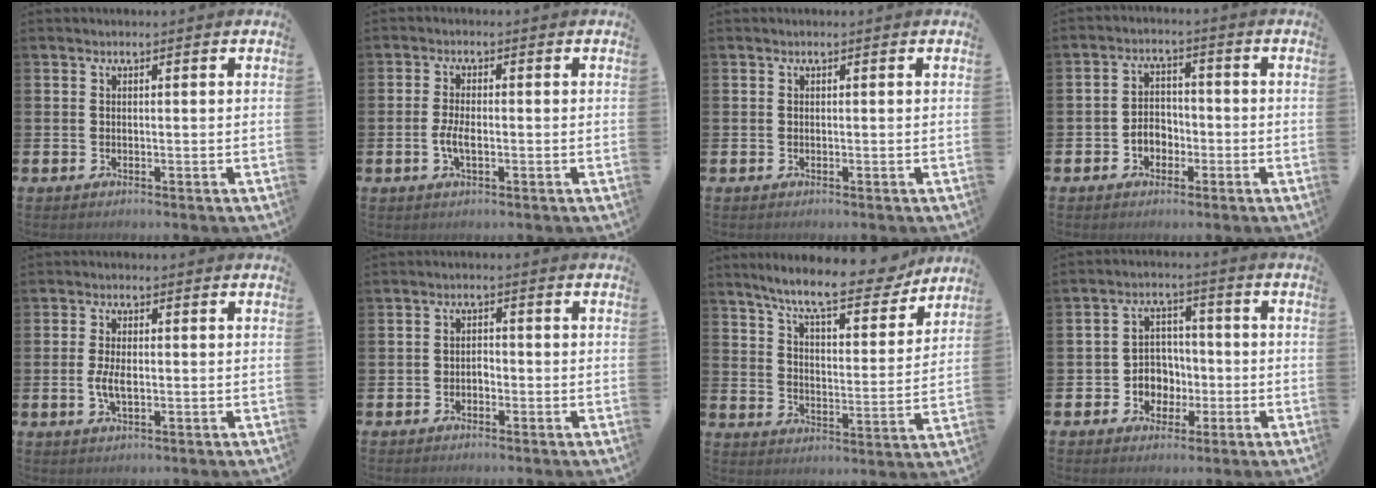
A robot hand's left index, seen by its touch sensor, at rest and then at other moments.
{"total": 2.9, "force": [-0.7, 1.2, 2.6], "torque": [-0.045, 0.002, -0.014]}
{"total": 0.0}
{"total": 3.4, "force": [-1.7, 2.6, 1.4], "torque": [-0.022, 0.005, -0.039]}
{"total": 3.3, "force": [-0.3, 1.5, 2.9], "torque": [-0.061, 0.000, -0.010]}
{"total": 1.4, "force": [-1.0, 1.0, 0.4], "torque": [-0.009, 0.003, -0.022]}
{"total": 9.8, "force": [8.6, 1.7, 4.3], "torque": [-0.103, -0.048, 0.147]}
{"total": 4.5, "force": [-1.0, 4.2, 1.1], "torque": [-0.035, 0.006, -0.024]}